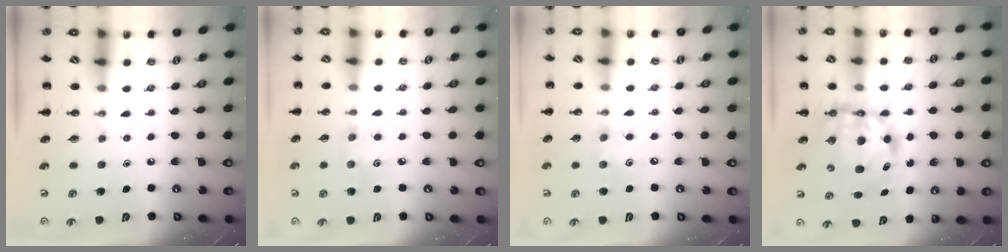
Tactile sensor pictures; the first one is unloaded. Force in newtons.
{"total": 3.9, "press": 3.8, "slide": 0.9}
{"total": 3.8, "press": 3.7, "slide": 0.9}
{"total": 7.1, "press": 7.0, "slide": 1.4}